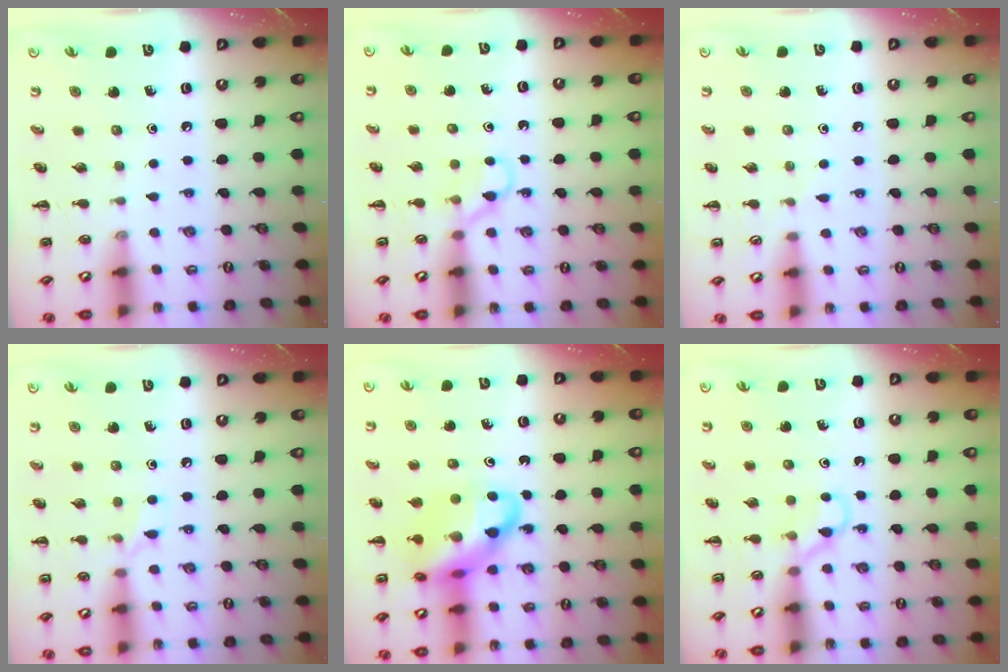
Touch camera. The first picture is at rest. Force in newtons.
{"total": 3.9, "press": 3.7, "slide": 1.4}
{"total": 3.8, "press": 3.6, "slide": 1.4}
{"total": 5.0, "press": 4.7, "slide": 1.6}
{"total": 17.0, "press": 16.6, "slide": 3.6}
{"total": 3.9, "press": 3.7, "slide": 1.4}